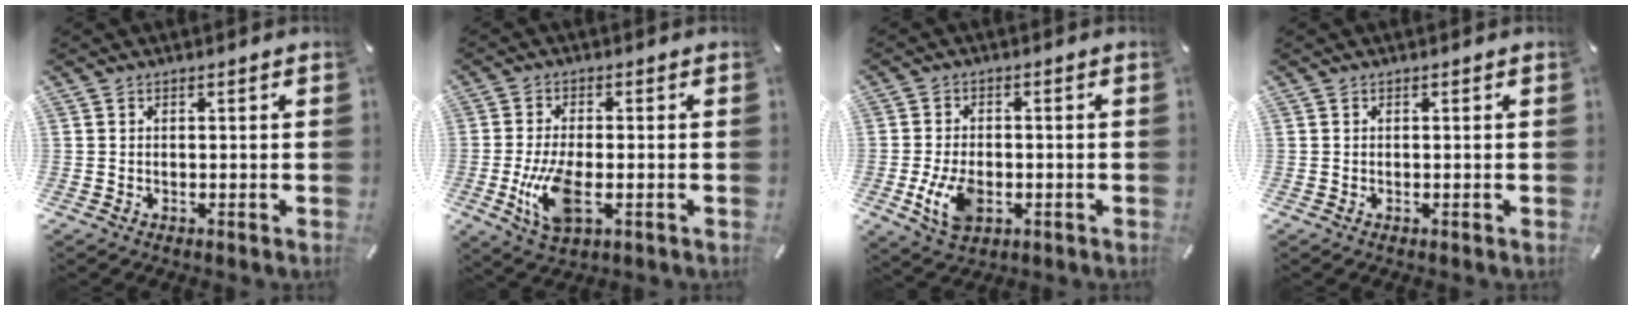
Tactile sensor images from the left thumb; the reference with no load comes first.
{"total": 10.2, "force": [-2.3, 4.6, 8.8], "torque": [-0.201, -0.014, -0.040]}
{"total": 7.9, "force": [-2.1, 5.1, 5.6], "torque": [-0.120, 0.001, -0.041]}
{"total": 0.0}